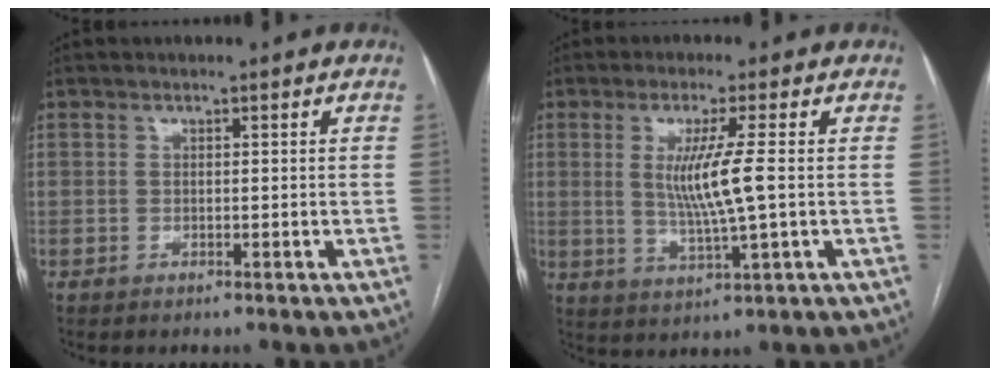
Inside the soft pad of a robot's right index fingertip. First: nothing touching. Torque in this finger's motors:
{"motor_torque": [0.20, 0.15, 0.08, 0.09]}